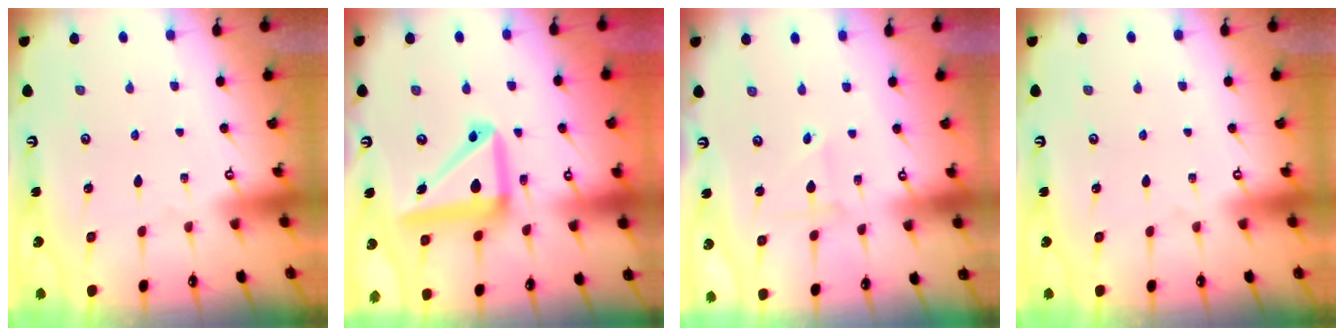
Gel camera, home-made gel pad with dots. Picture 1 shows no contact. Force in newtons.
{"total": 14.8, "press": 14.6, "slide": 2.3}
{"total": 1.8, "press": 1.7, "slide": 0.2}
{"total": 0.0}